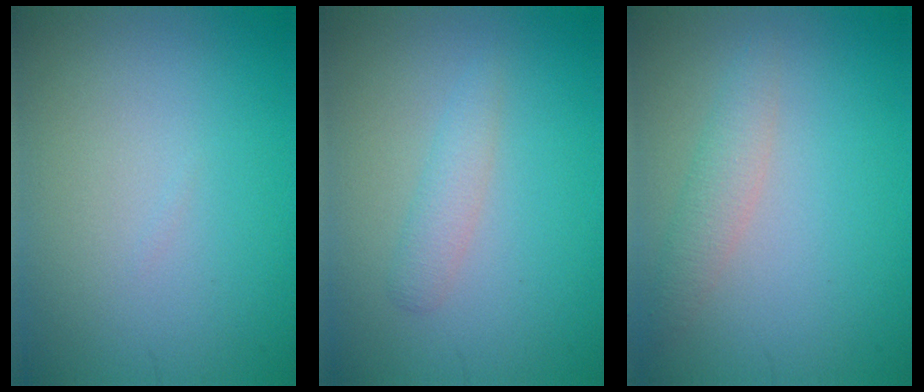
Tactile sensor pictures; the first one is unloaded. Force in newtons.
{"total": 1.1, "press": 1.1, "slide": 0.1}
{"total": 2.0, "press": 2.0, "slide": 0.1}